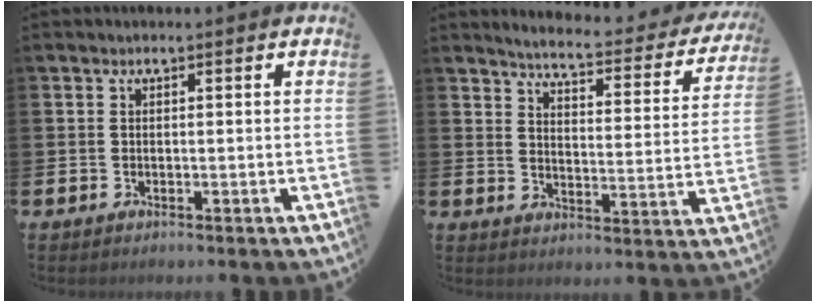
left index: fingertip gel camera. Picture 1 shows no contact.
{"total": 4.7, "force": [4.4, 0.4, 1.6], "torque": [-0.048, -0.038, 0.068]}